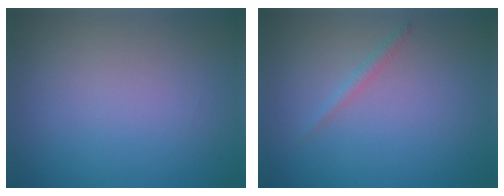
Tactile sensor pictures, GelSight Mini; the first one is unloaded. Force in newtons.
{"total": 0.9, "press": 0.9, "slide": 0.1}